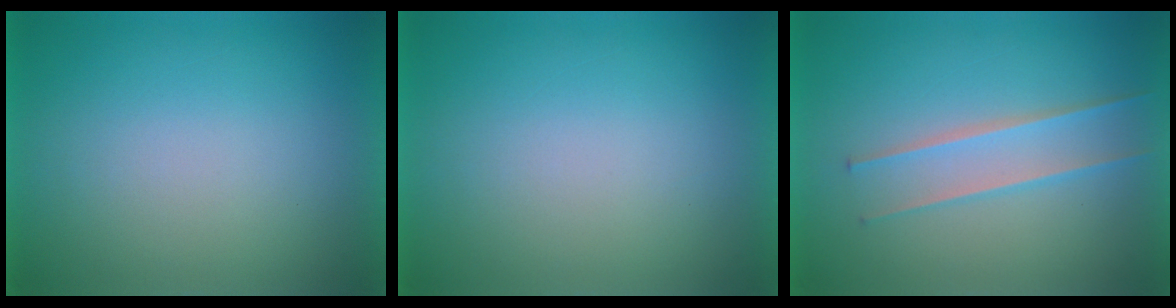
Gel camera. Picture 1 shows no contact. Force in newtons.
{"total": 1.3}
{"total": 2.4}